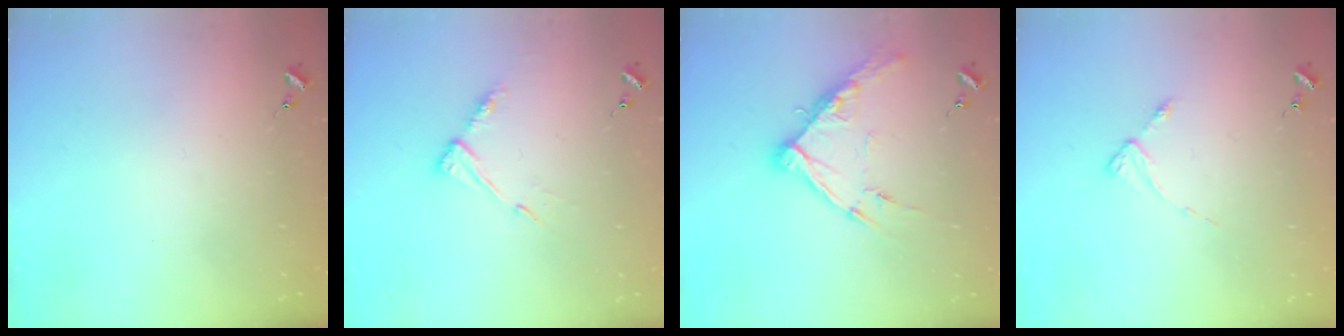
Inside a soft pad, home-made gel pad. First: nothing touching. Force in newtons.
{"total": 6.8, "press": 6.8, "slide": 0.5}
{"total": 12.4, "press": 12.3, "slide": 1.0}
{"total": 2.9, "press": 2.8, "slide": 0.4}